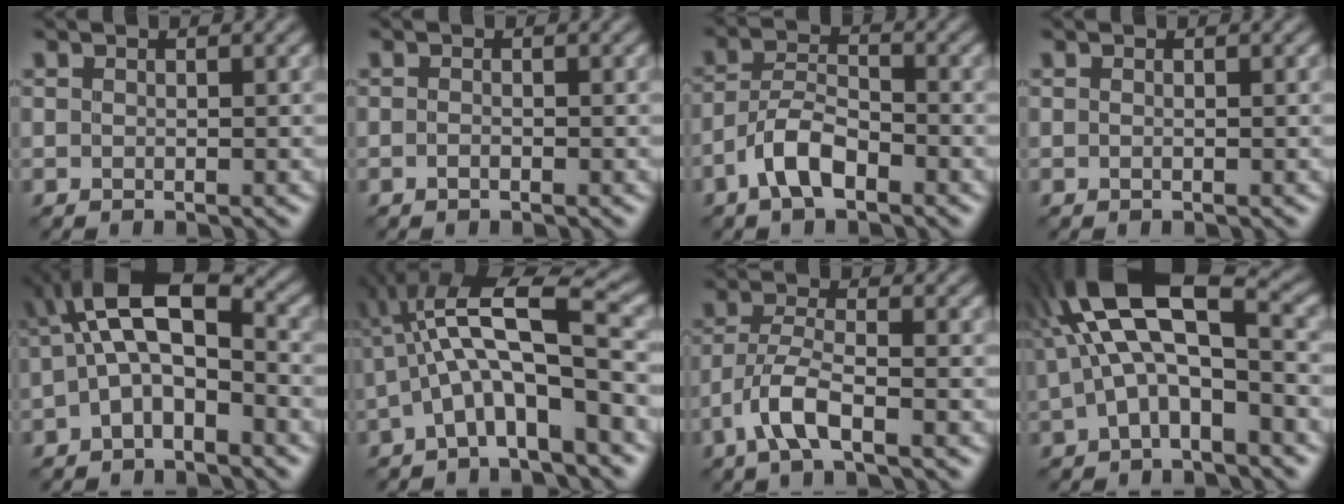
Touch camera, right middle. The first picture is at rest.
{"total": 0.5, "force": [-0.3, 0.2, 0.4], "torque": [-0.009, -0.001, -0.006]}
{"total": 4.2, "force": [-2.5, 1.7, 2.9], "torque": [-0.052, 0.011, -0.053]}
{"total": 0.0}
{"total": 6.3, "force": [-0.4, 2.9, 5.6], "torque": [-0.101, 0.022, -0.021]}
{"total": 7.9, "force": [-0.8, 2.3, 7.5], "torque": [-0.134, 0.023, -0.026]}
{"total": 4.1, "force": [-2.2, 1.1, 3.2], "torque": [-0.072, 0.004, -0.051]}
{"total": 9.7, "force": [1.8, 4.1, 8.6], "torque": [-0.158, 0.028, 0.017]}